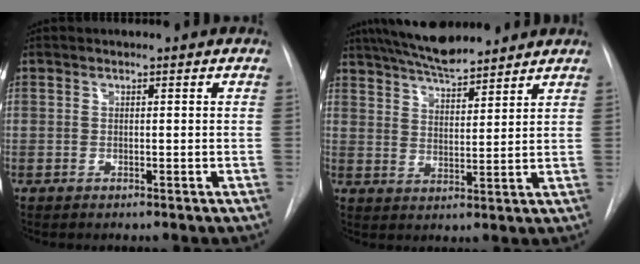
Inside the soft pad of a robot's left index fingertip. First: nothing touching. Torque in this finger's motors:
{"motor_torque": [0.16, -0.40, 0.21, 0.07]}